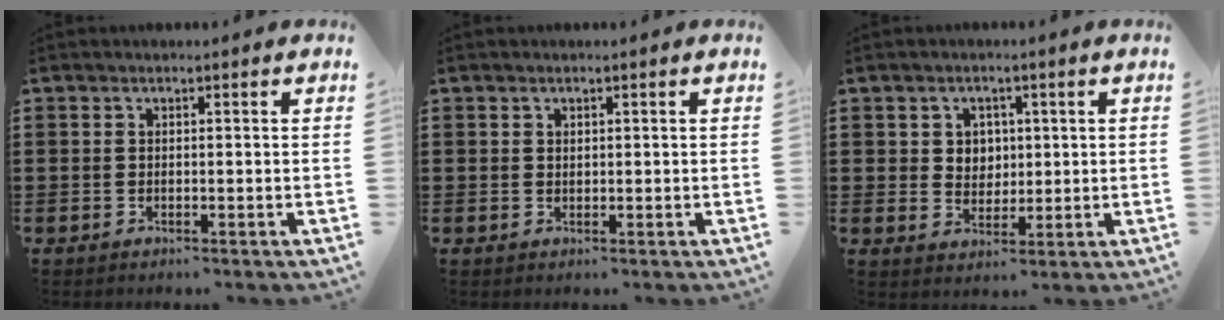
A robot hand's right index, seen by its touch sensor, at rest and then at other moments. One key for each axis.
{"total": 0.6, "fx": 0.4, "fy": 0.5, "fz": 0.2, "tx": -0.005, "ty": 0.002, "tz": 0.007}
{"total": 3.4, "fx": 1.1, "fy": 3.1, "fz": 0.8, "tx": -0.022, "ty": 0.009, "tz": 0.016}